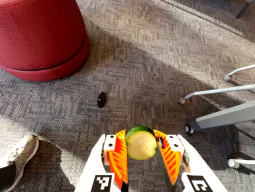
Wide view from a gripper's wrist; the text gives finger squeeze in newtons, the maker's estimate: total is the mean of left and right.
{"total": 9.6, "left": 9.5, "right": 9.7}